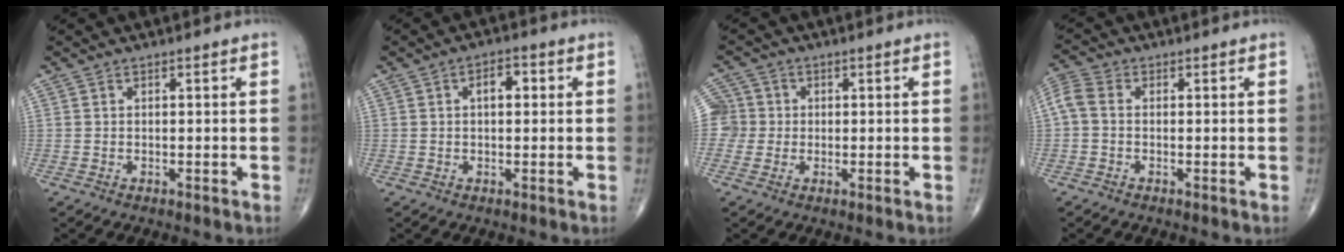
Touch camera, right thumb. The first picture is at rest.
{"total": 3.7, "force": [0.8, 2.1, 3.0], "torque": [-0.035, 0.011, 0.007]}
{"total": 5.4, "force": [0.1, 5.4, 0.6], "torque": [0.010, 0.014, -0.006]}
{"total": 4.7, "force": [-0.1, 3.3, 3.4], "torque": [-0.083, 0.015, -0.011]}